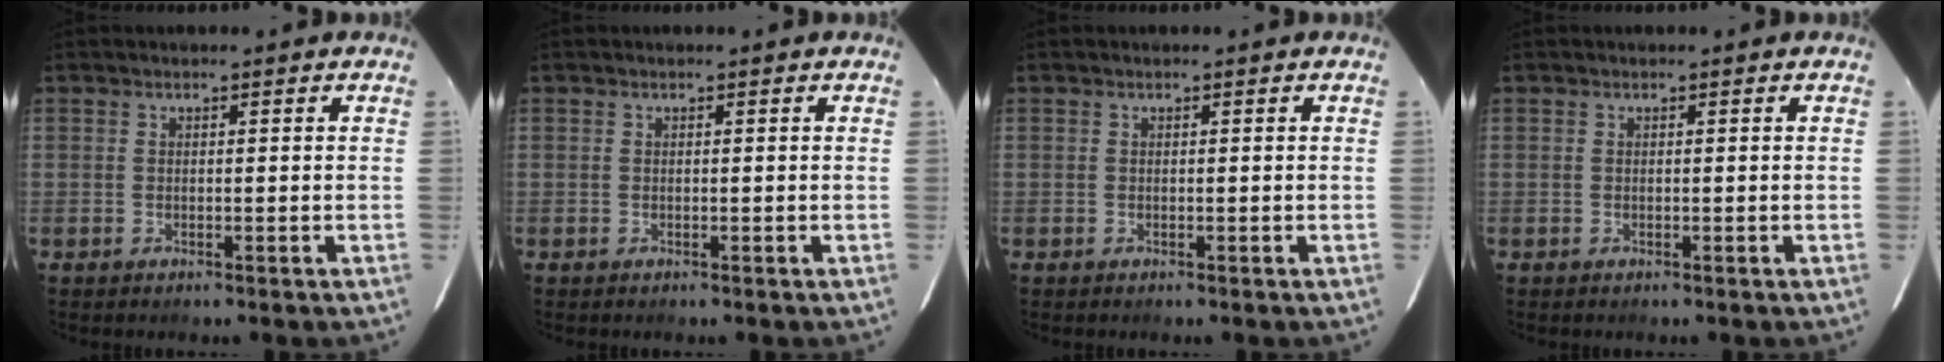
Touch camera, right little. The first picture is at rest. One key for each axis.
{"total": 0.0}
{"total": 0.0}
{"total": 0.0}